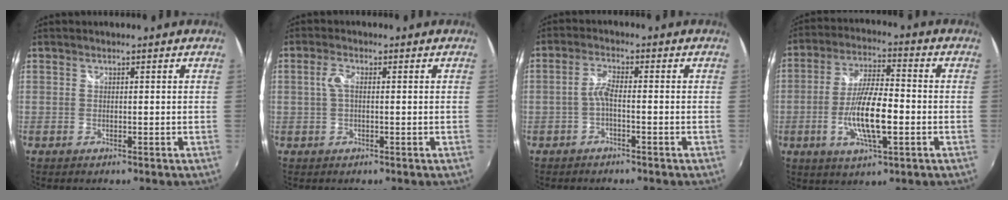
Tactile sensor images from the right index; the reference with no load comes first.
{"total": 2.6, "force": [0.2, 1.1, 2.4], "torque": [-0.051, 0.005, 0.003]}
{"total": 2.7, "force": [-1.2, 0.4, 2.4], "torque": [-0.058, 0.007, -0.025]}
{"total": 11.8, "force": [-3.1, 3.0, 11.0], "torque": [-0.215, -0.005, -0.056]}